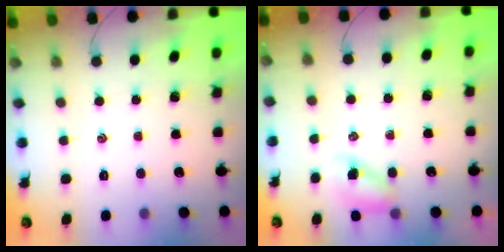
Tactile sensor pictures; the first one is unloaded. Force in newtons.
{"total": 5.8, "press": 5.8, "slide": 0.4}